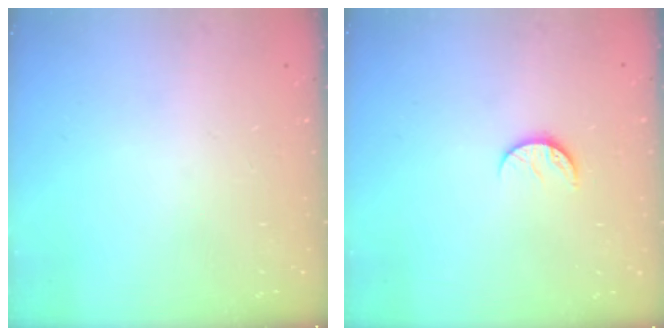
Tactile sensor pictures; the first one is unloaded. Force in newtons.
{"total": 7.1, "press": 7.0, "slide": 0.7}